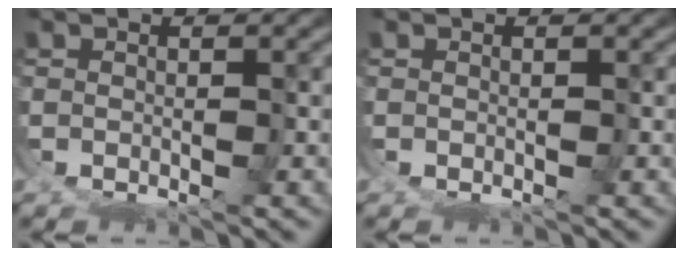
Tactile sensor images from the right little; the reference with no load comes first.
{"total": 0.0}